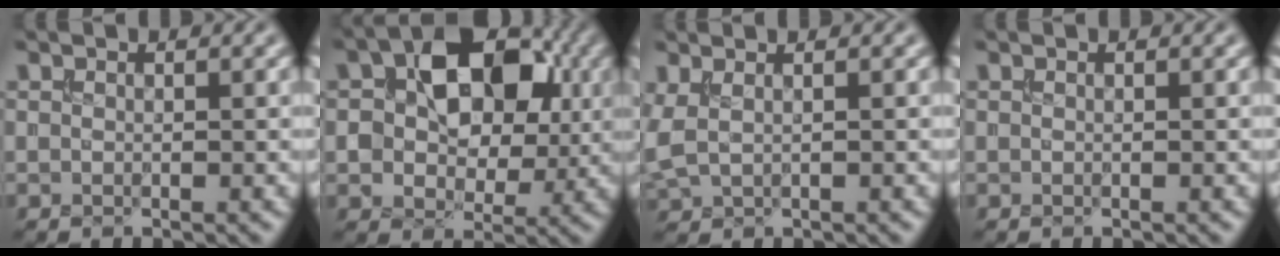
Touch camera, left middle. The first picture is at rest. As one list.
[{"total": 10.1, "force": [1.4, 7.0, 7.2], "torque": [-0.097, 0.010, 0.021]}, {"total": 1.8, "force": [0.8, 0.9, 1.4], "torque": [-0.038, 0.004, 0.020]}, {"total": 0.0}]